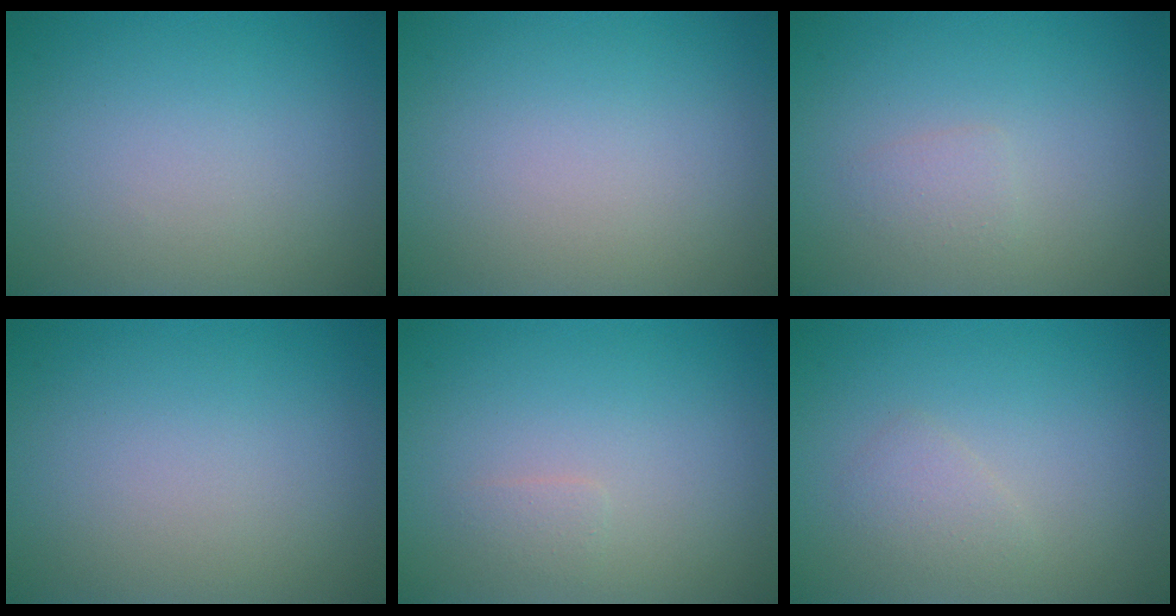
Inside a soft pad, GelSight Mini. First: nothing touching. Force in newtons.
{"total": 0.0}
{"total": 1.0, "press": 1.0, "slide": 0.2}
{"total": 0.0}
{"total": 0.8, "press": 0.8, "slide": 0.1}
{"total": 1.3, "press": 1.3, "slide": 0.0}